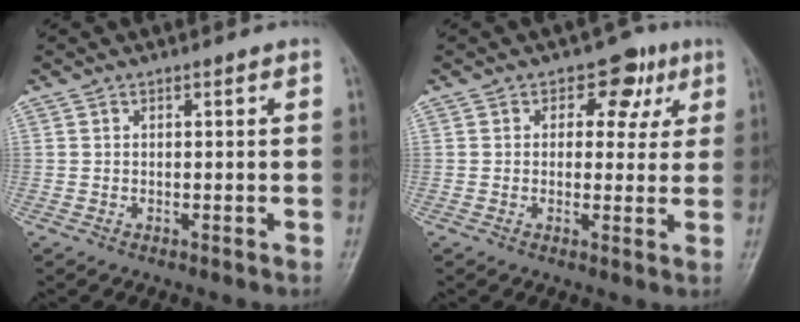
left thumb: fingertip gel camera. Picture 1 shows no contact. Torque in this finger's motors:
{"motor_torque": [0.00, 0.10, 0.07, 0.07, 0.05]}